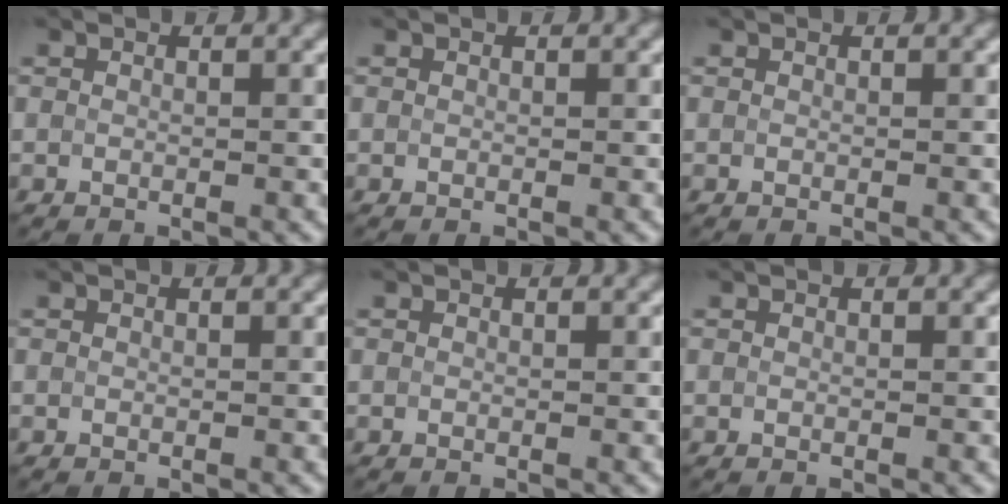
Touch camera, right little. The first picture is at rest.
{"total": 0.0}
{"total": 0.0}
{"total": 0.0}
{"total": 0.0}
{"total": 0.0}